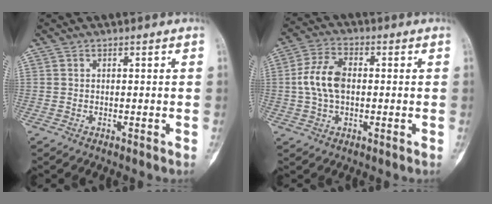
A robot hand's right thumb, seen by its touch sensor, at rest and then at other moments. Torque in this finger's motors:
{"motor_torque": [0.21, 0.21, 0.56, 0.16, 0.05]}